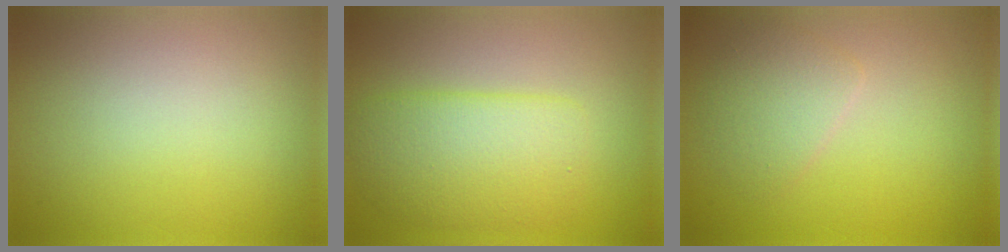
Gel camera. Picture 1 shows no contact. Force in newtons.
{"total": 4.8, "press": 4.8, "slide": 0.1}
{"total": 2.4, "press": 2.4, "slide": 0.1}